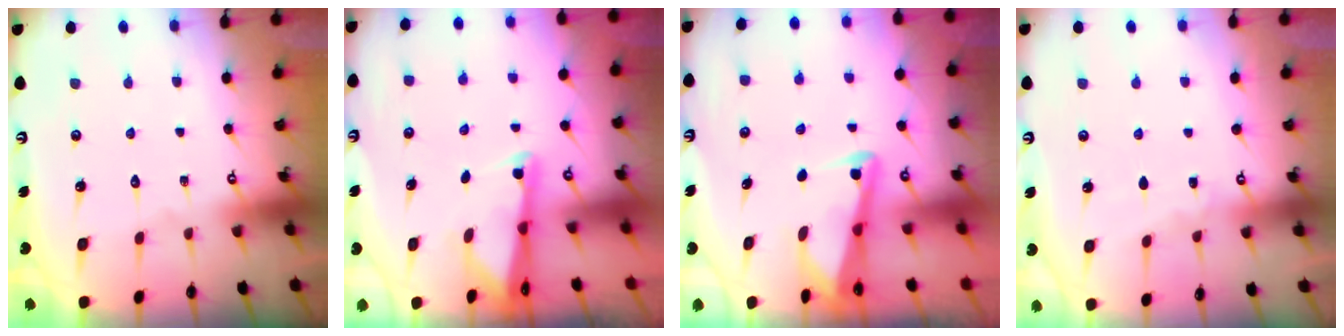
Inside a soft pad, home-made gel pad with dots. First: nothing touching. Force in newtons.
{"total": 1.8, "press": 1.8, "slide": 0.4}
{"total": 2.8, "press": 2.8, "slide": 0.4}
{"total": 3.2, "press": 3.2, "slide": 0.3}